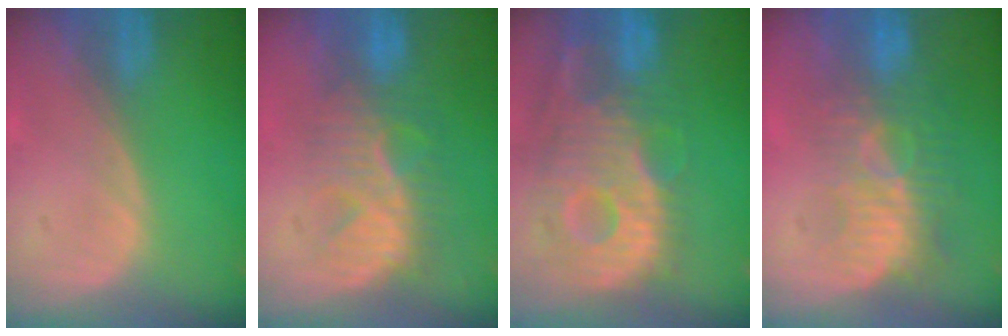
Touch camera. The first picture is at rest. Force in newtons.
{"total": 8.0, "press": 7.9, "slide": 1.2}
{"total": 13.0, "press": 11.3, "slide": 6.3}
{"total": 9.1, "press": 8.4, "slide": 3.6}